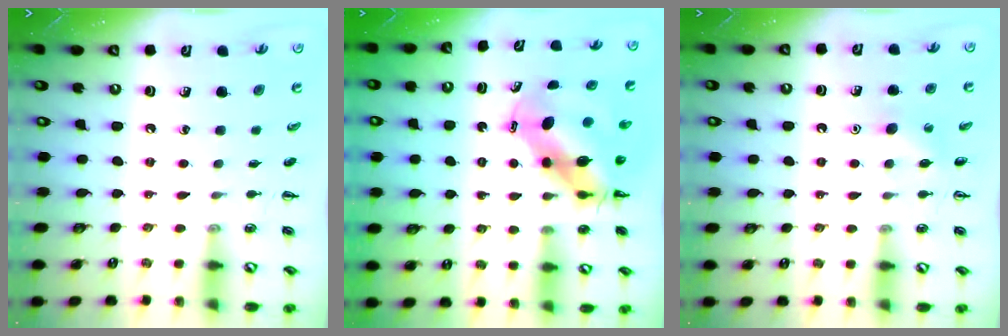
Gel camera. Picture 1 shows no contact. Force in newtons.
{"total": 8.5, "press": 8.1, "slide": 2.4}
{"total": 5.5, "press": 5.3, "slide": 1.4}